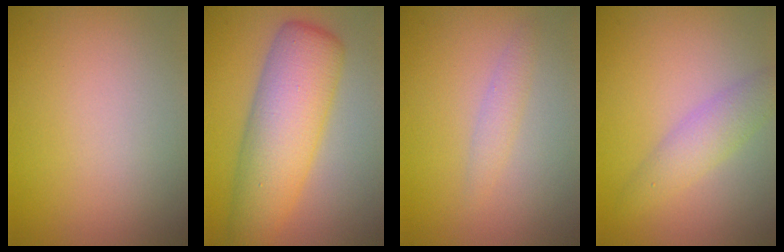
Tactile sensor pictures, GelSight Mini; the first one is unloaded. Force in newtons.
{"total": 8.2, "press": 8.2, "slide": 0.2}
{"total": 1.3, "press": 1.3, "slide": 0.0}
{"total": 2.8, "press": 2.8, "slide": 0.1}